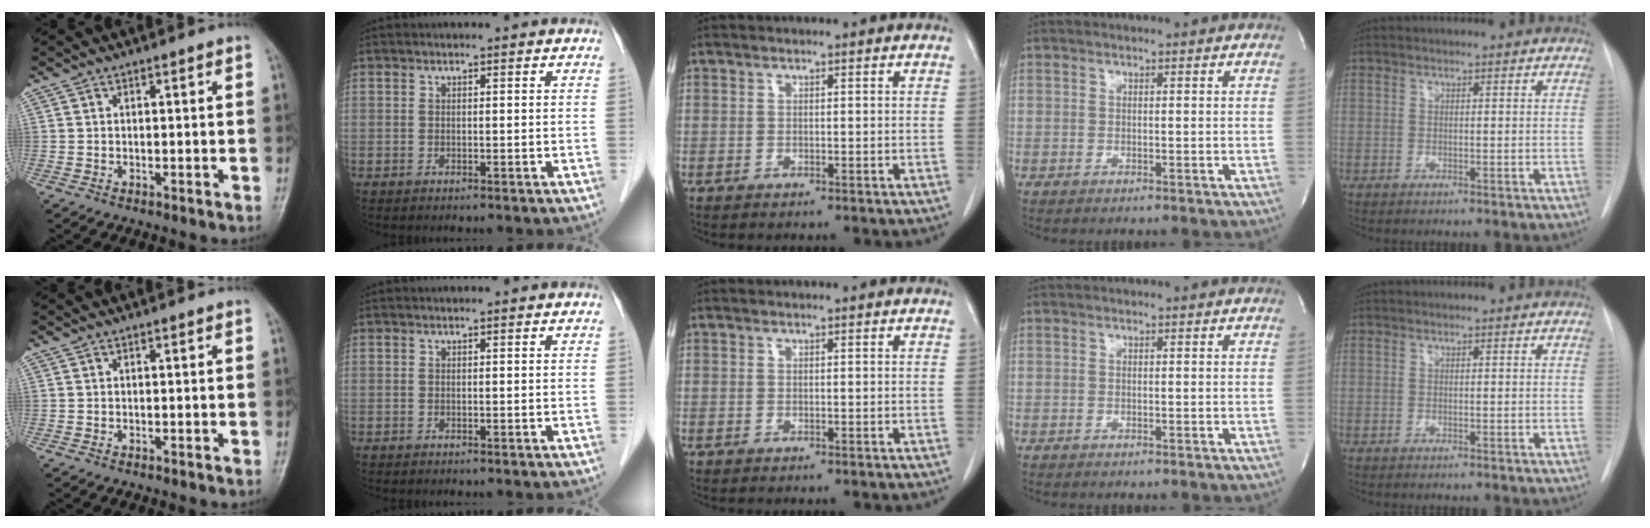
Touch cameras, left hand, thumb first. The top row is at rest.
{}